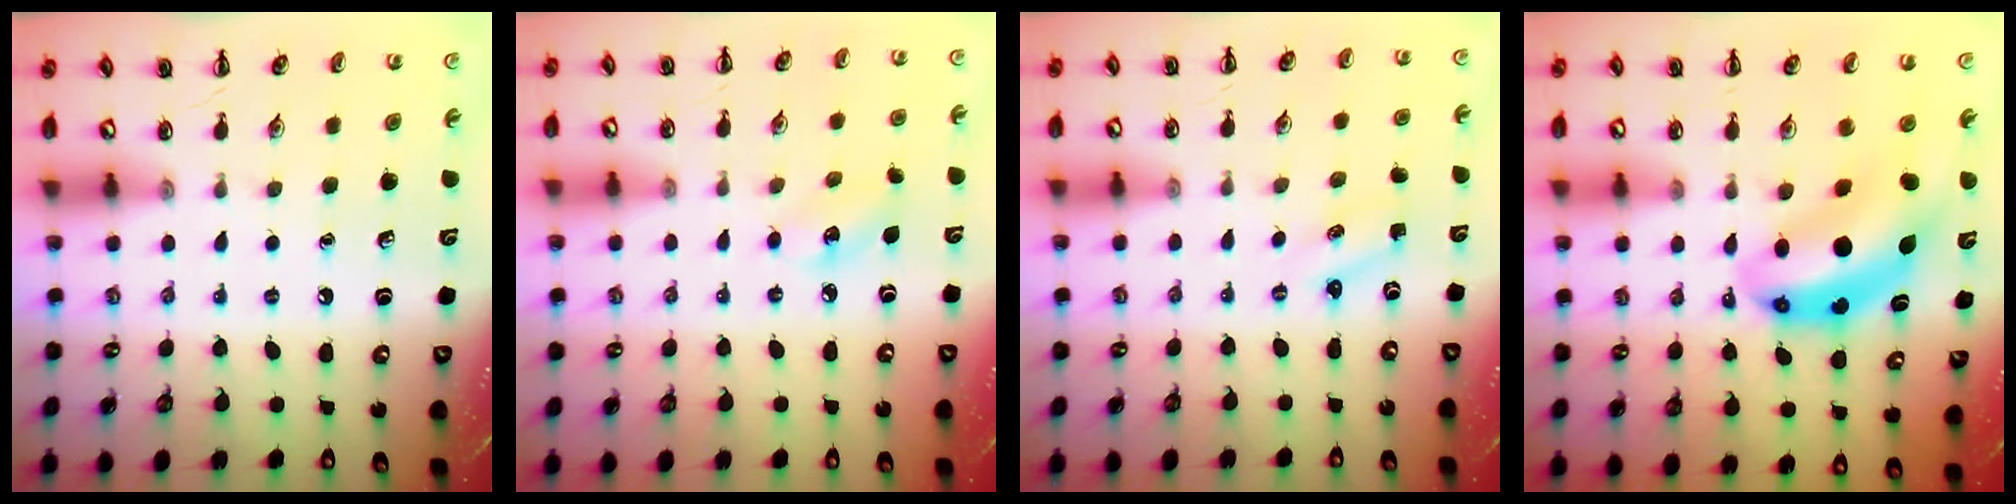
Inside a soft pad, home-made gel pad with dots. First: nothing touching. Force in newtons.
{"total": 5.6, "press": 5.4, "slide": 1.4}
{"total": 0.8, "press": 0.8, "slide": 0.3}
{"total": 10.0, "press": 9.6, "slide": 2.6}